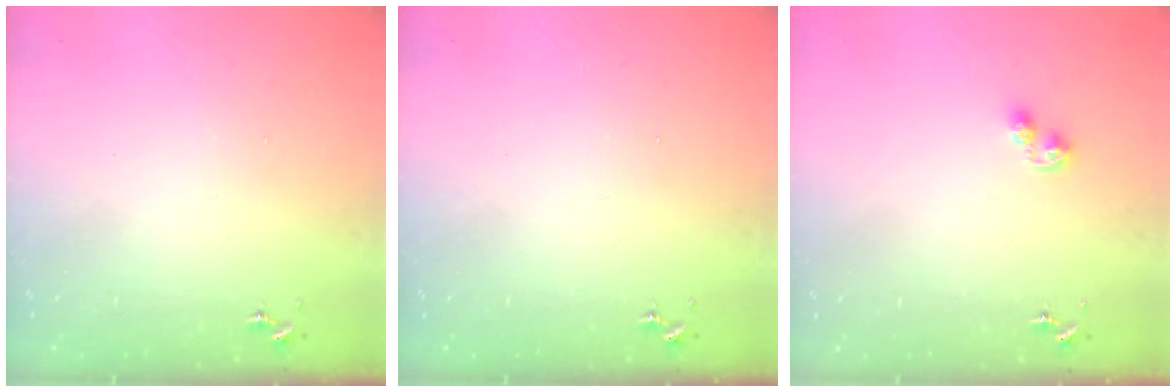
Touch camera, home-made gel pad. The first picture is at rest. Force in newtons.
{"total": 0.0}
{"total": 5.0, "press": 5.0, "slide": 0.5}